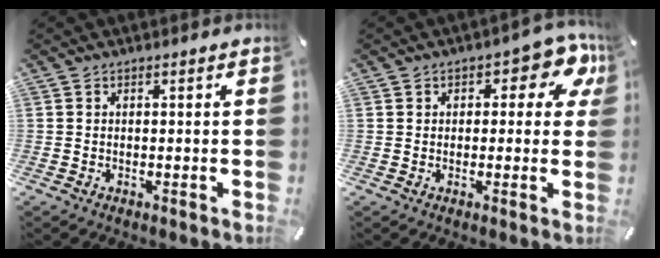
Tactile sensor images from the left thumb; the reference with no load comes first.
{"total": 7.8, "force": [3.6, 4.3, 5.4], "torque": [-0.056, -0.016, 0.056]}